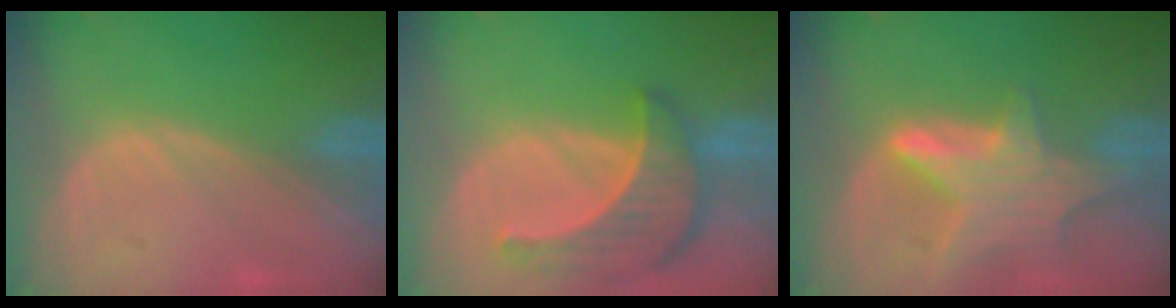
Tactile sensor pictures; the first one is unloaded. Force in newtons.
{"total": 8.4, "press": 7.8, "slide": 3.0}
{"total": 7.5, "press": 7.0, "slide": 2.9}